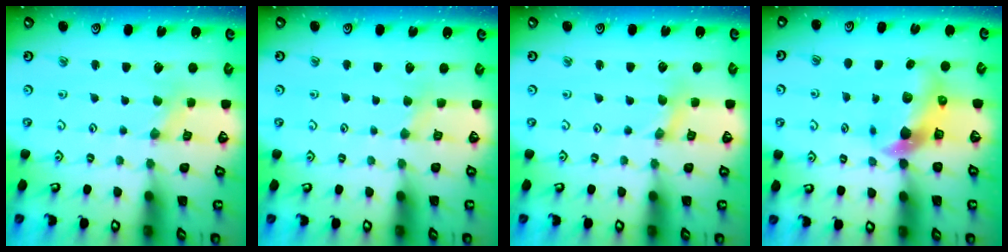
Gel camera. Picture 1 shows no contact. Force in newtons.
{"total": 2.5, "press": 2.4, "slide": 0.4}
{"total": 1.2, "press": 1.2, "slide": 0.2}
{"total": 7.6, "press": 7.5, "slide": 1.1}